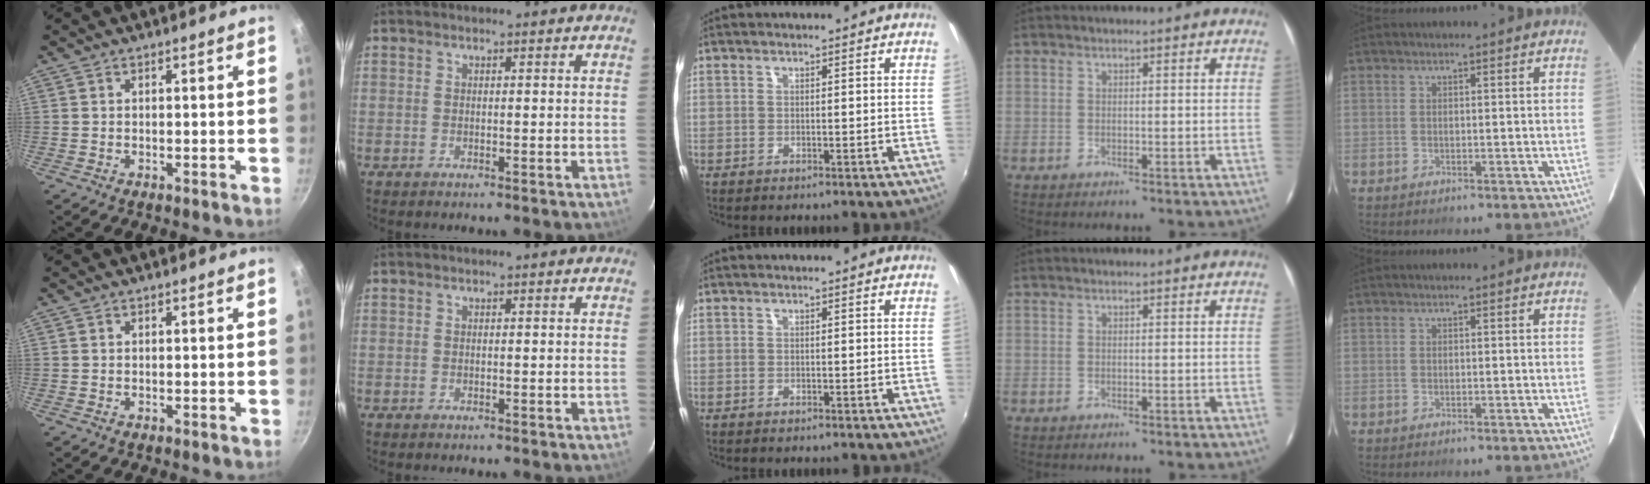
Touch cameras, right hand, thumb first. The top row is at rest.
{}